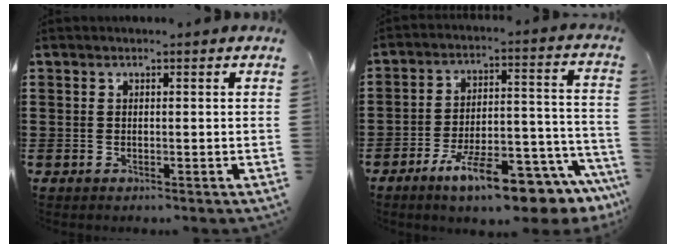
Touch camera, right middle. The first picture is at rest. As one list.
[{"total": 12.9, "force": [-9.6, 2.4, 8.4], "torque": [-0.135, 0.033, -0.167]}]